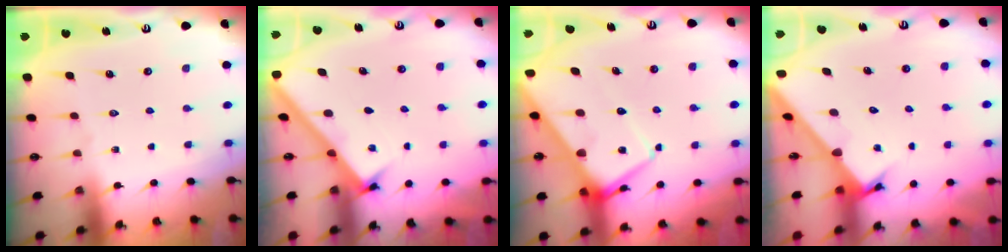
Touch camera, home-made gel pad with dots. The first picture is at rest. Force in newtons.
{"total": 2.5, "press": 2.5, "slide": 0.3}
{"total": 11.8, "press": 11.7, "slide": 1.1}
{"total": 2.6, "press": 2.6, "slide": 0.2}